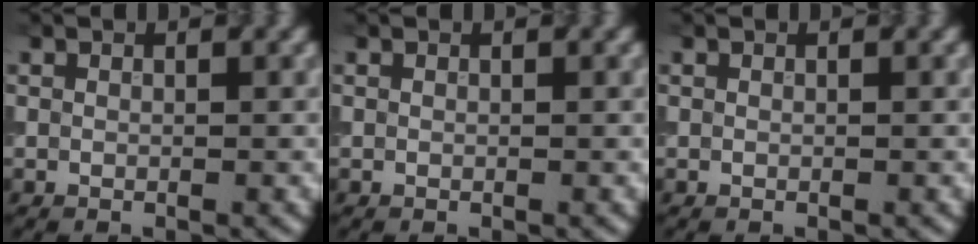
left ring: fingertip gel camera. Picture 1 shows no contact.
{"total": 0.0}
{"total": 0.0}